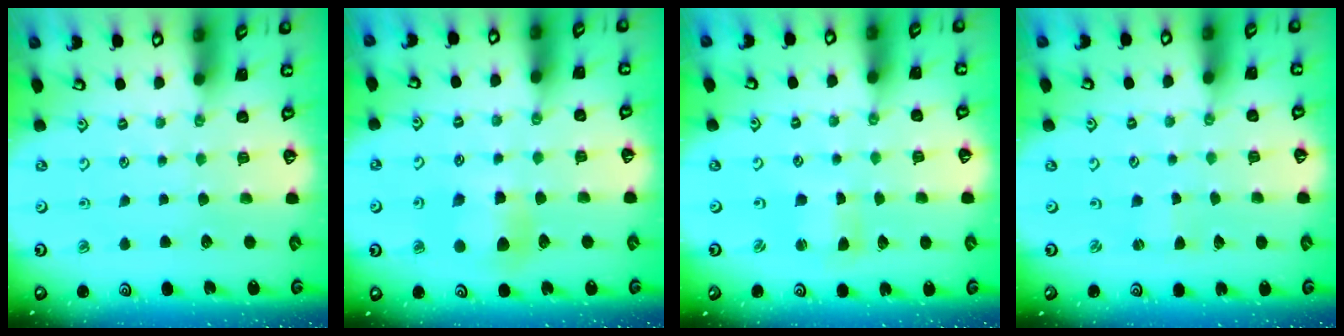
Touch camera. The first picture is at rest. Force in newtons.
{"total": 6.1, "press": 6.1, "slide": 0.6}
{"total": 2.2, "press": 2.2, "slide": 0.3}
{"total": 0.0}